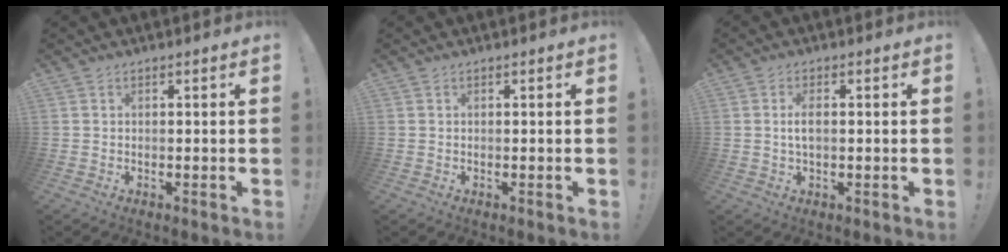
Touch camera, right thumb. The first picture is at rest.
{"total": 0.0}
{"total": 3.3, "force": [0.1, 1.4, 3.0], "torque": [-0.060, 0.002, -0.003]}